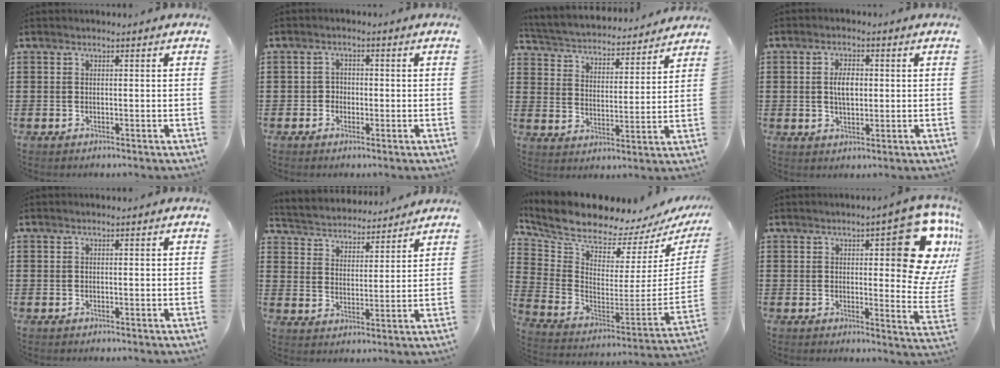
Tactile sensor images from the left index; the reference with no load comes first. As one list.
[{"total": 1.7, "force": [-0.7, 1.5, 0.4], "torque": [-0.012, 0.002, -0.017]}, {"total": 3.5, "force": [3.4, 0.3, 0.1], "torque": [-0.026, -0.032, 0.052]}, {"total": 3.8, "force": [0.3, 2.0, 3.2], "torque": [-0.057, 0.004, 0.002]}, {"total": 0.0}, {"total": 3.9, "force": [3.8, 0.5, -0.5], "torque": [-0.015, -0.028, 0.063]}, {"total": 6.4, "force": [6.1, 1.0, 1.8], "torque": [-0.076, -0.075, 0.103]}, {"total": 14.6, "force": [5.4, 4.7, 12.8], "torque": [-0.154, -0.033, 0.085]}]